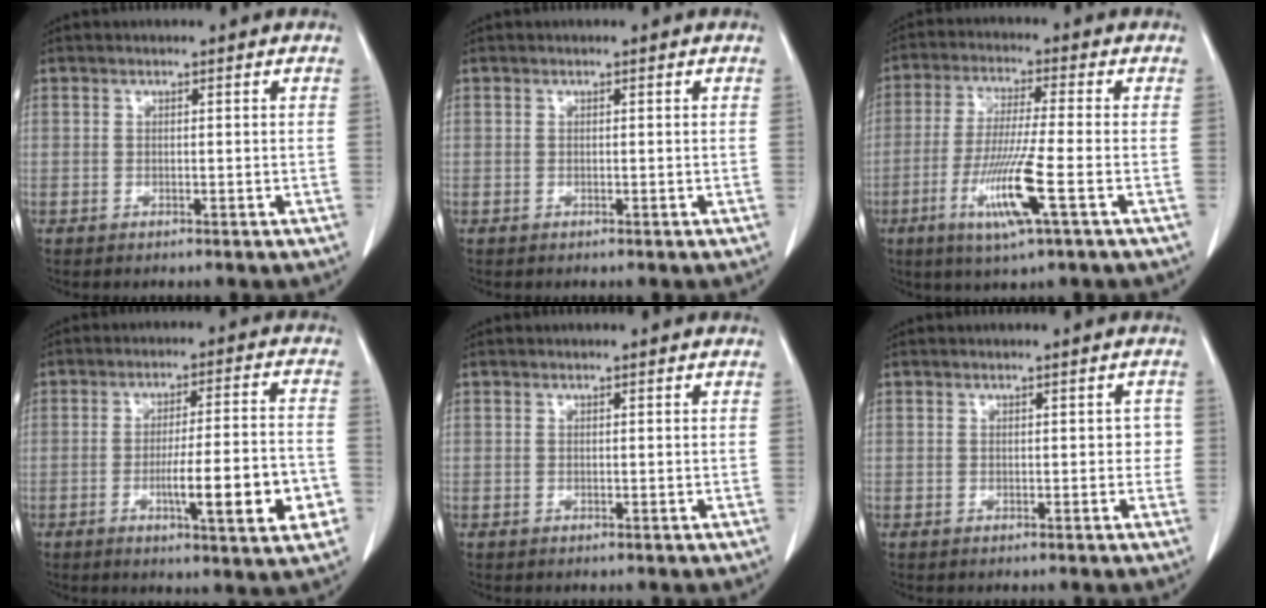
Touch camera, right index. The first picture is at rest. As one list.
[{"total": 0.0}, {"total": 10.4, "force": [-3.8, -0.4, 9.6], "torque": [-0.192, -0.022, -0.074]}, {"total": 12.7, "force": [-4.0, 1.2, 12.0], "torque": [-0.175, -0.001, -0.057]}, {"total": 0.0}, {"total": 1.6, "force": [0.0, 1.1, 1.1], "torque": [-0.002, 0.015, -0.002]}]